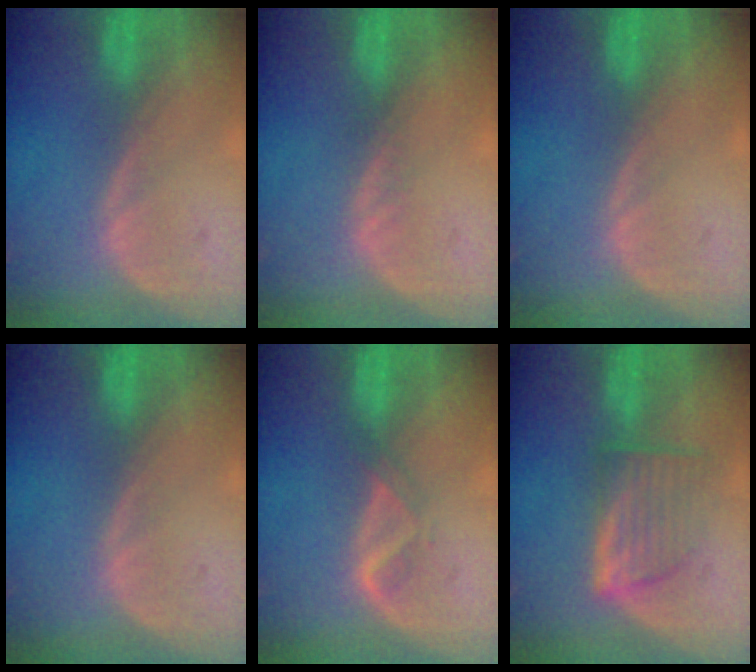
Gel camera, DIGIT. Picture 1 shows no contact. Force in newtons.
{"total": 1.2, "press": 0.9, "slide": 0.8}
{"total": 0.0}
{"total": 0.0}
{"total": 2.1, "press": 2.0, "slide": 0.6}
{"total": 6.3, "press": 5.9, "slide": 2.1}